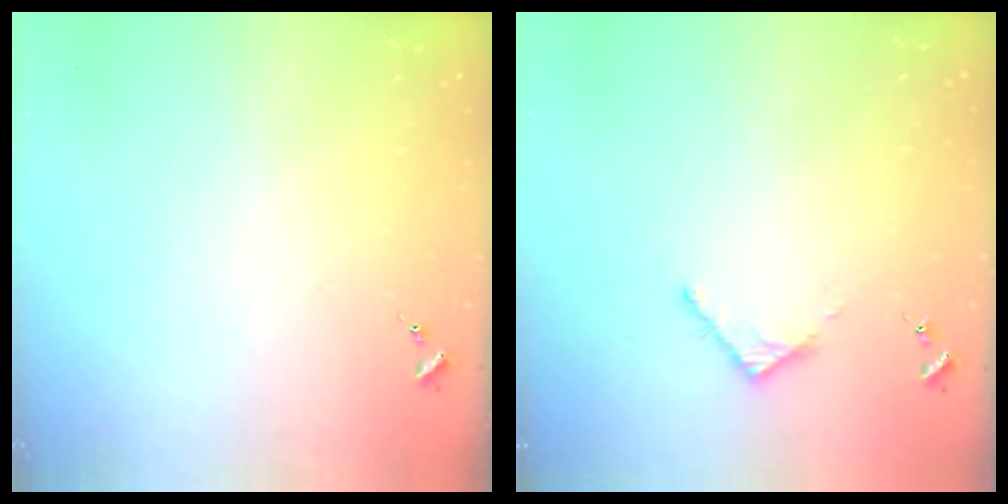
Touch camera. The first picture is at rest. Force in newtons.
{"total": 3.5, "press": 3.5, "slide": 0.3}